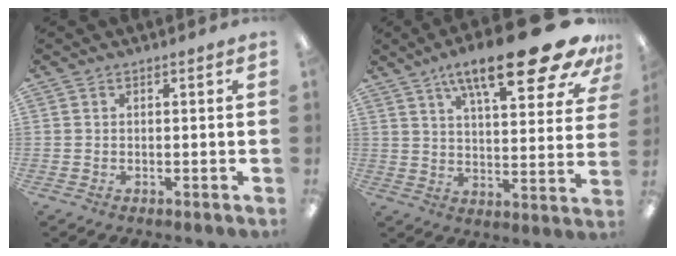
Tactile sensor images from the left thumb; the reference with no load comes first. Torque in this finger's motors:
{"motor_torque": [0.58, 0.27, 1.61, -1.16, 0.33]}